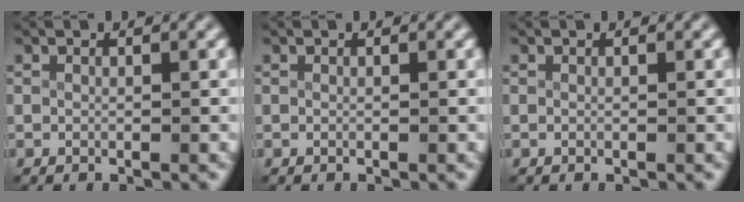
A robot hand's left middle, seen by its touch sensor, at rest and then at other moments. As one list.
[{"total": 0.0}, {"total": 0.0}]